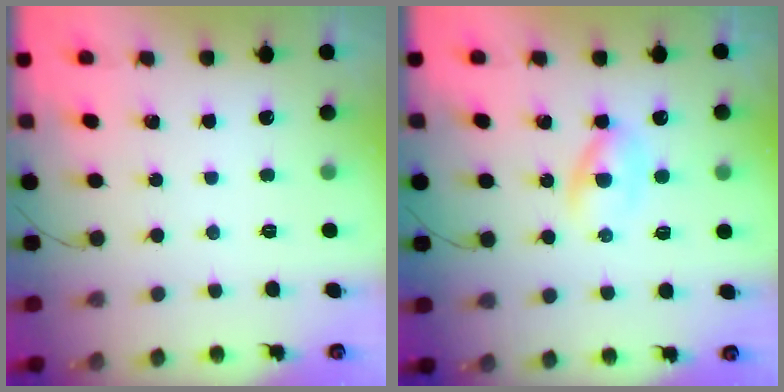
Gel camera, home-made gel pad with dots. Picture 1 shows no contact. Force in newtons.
{"total": 4.0, "press": 3.7, "slide": 1.3}